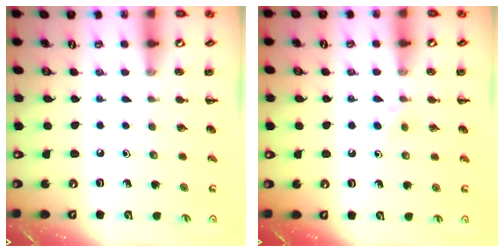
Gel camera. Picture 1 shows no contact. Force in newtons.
{"total": 2.8, "press": 2.6, "slide": 1.2}